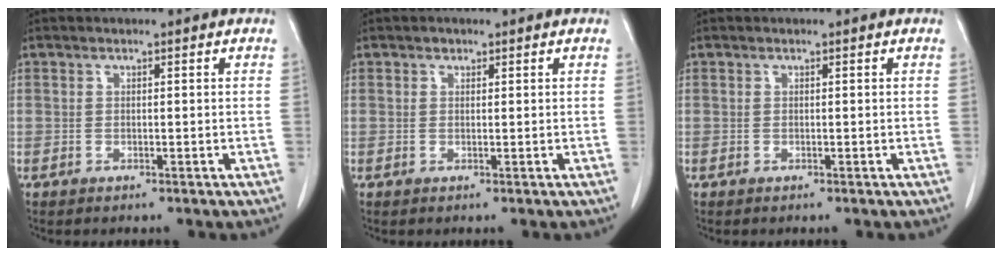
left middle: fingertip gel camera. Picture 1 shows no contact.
{"total": 0.6, "force": [0.4, 0.5, 0.1], "torque": [0.001, -0.001, 0.004]}
{"total": 0.0}